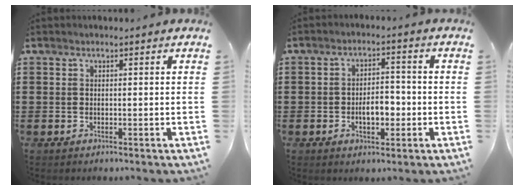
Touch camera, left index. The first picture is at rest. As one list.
[{"total": 4.8, "force": [-1.2, 2.5, 3.9], "torque": [-0.056, 0.000, -0.027]}]